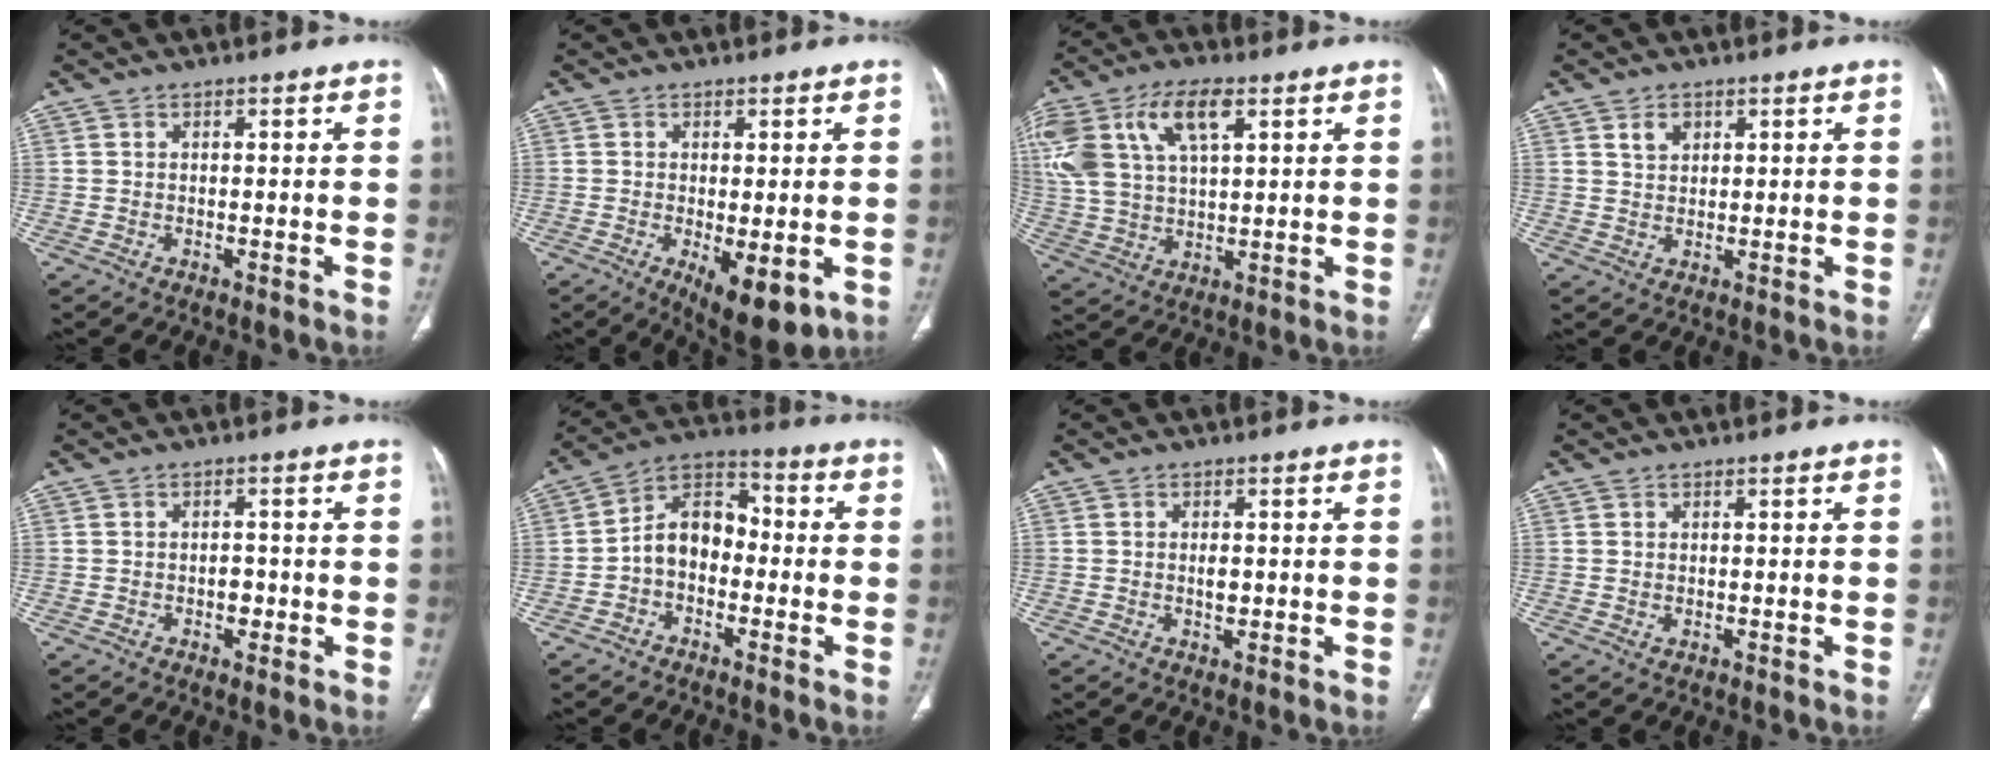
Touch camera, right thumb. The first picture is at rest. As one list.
[{"total": 9.6, "force": [-2.8, 3.9, 8.2], "torque": [-0.114, -0.018, -0.031]}, {"total": 18.5, "force": [7.4, 9.8, 13.8], "torque": [-0.308, 0.016, 0.141]}, {"total": 2.8, "force": [1.5, 2.0, 1.4], "torque": [-0.013, -0.007, 0.031]}, {"total": 2.4, "force": [-0.7, 1.6, 1.6], "torque": [-0.011, 0.007, -0.008]}, {"total": 9.8, "force": [-1.8, 7.0, 6.6], "torque": [-0.086, 0.040, -0.048]}, {"total": 2.1, "force": [-0.1, 1.1, 1.7], "torque": [-0.028, 0.001, 0.000]}, {"total": 0.5, "force": [0.0, 0.4, 0.4], "torque": [-0.011, 0.000, 0.004]}]